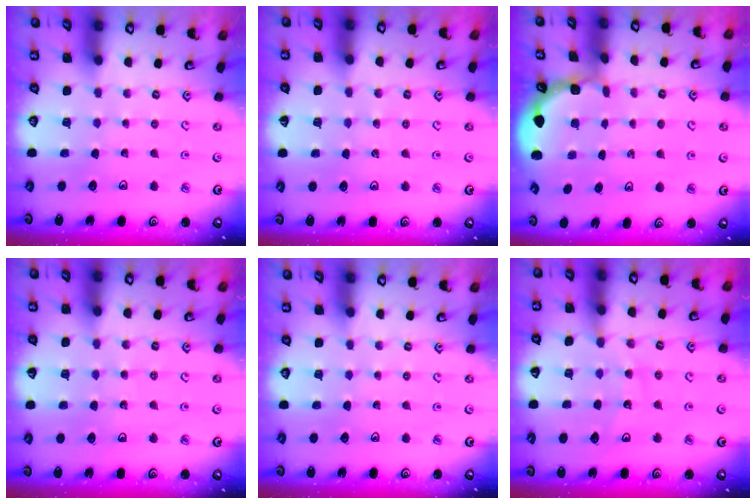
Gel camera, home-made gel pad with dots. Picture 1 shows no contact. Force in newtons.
{"total": 2.1, "press": 2.1, "slide": 0.4}
{"total": 1.3, "press": 1.3, "slide": 0.3}
{"total": 2.9, "press": 2.8, "slide": 0.3}
{"total": 0.0}
{"total": 11.2, "press": 11.2, "slide": 1.3}